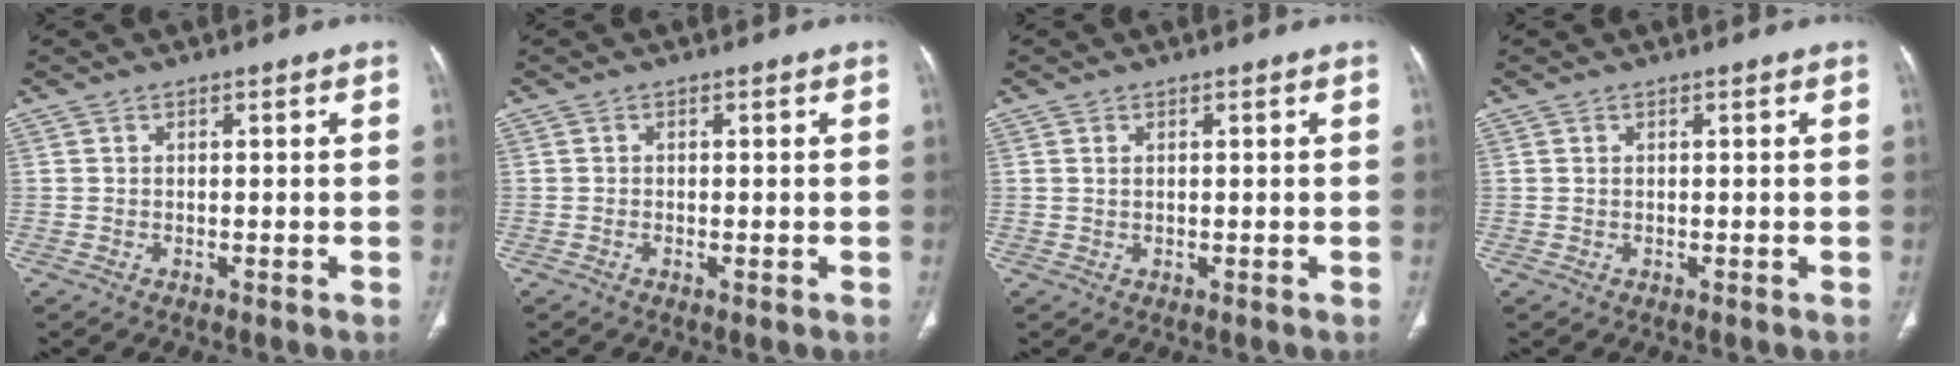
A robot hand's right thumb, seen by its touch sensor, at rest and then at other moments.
{"total": 0.7, "force": [-0.3, 0.3, 0.6], "torque": [-0.012, -0.001, -0.005]}
{"total": 0.7, "force": [0.4, 0.4, 0.5], "torque": [-0.013, 0.002, 0.008]}
{"total": 0.0}